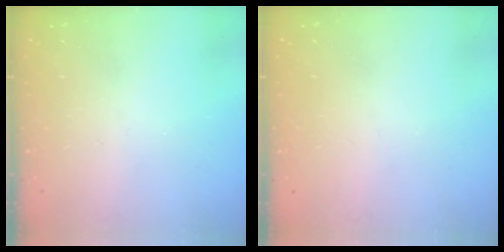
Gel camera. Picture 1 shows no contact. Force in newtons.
{"total": 1.6, "press": 1.6, "slide": 0.1}